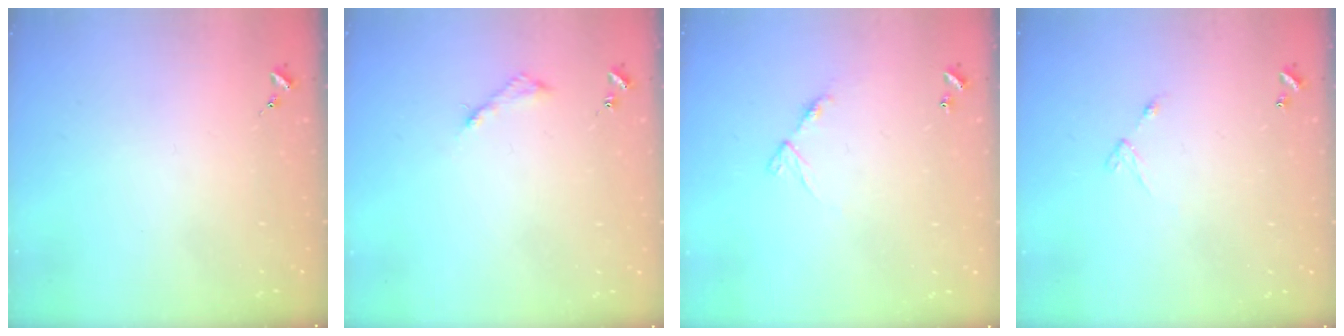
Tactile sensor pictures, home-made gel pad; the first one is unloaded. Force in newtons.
{"total": 4.5, "press": 4.4, "slide": 0.6}
{"total": 6.9, "press": 6.9, "slide": 0.7}
{"total": 5.4, "press": 5.4, "slide": 0.4}